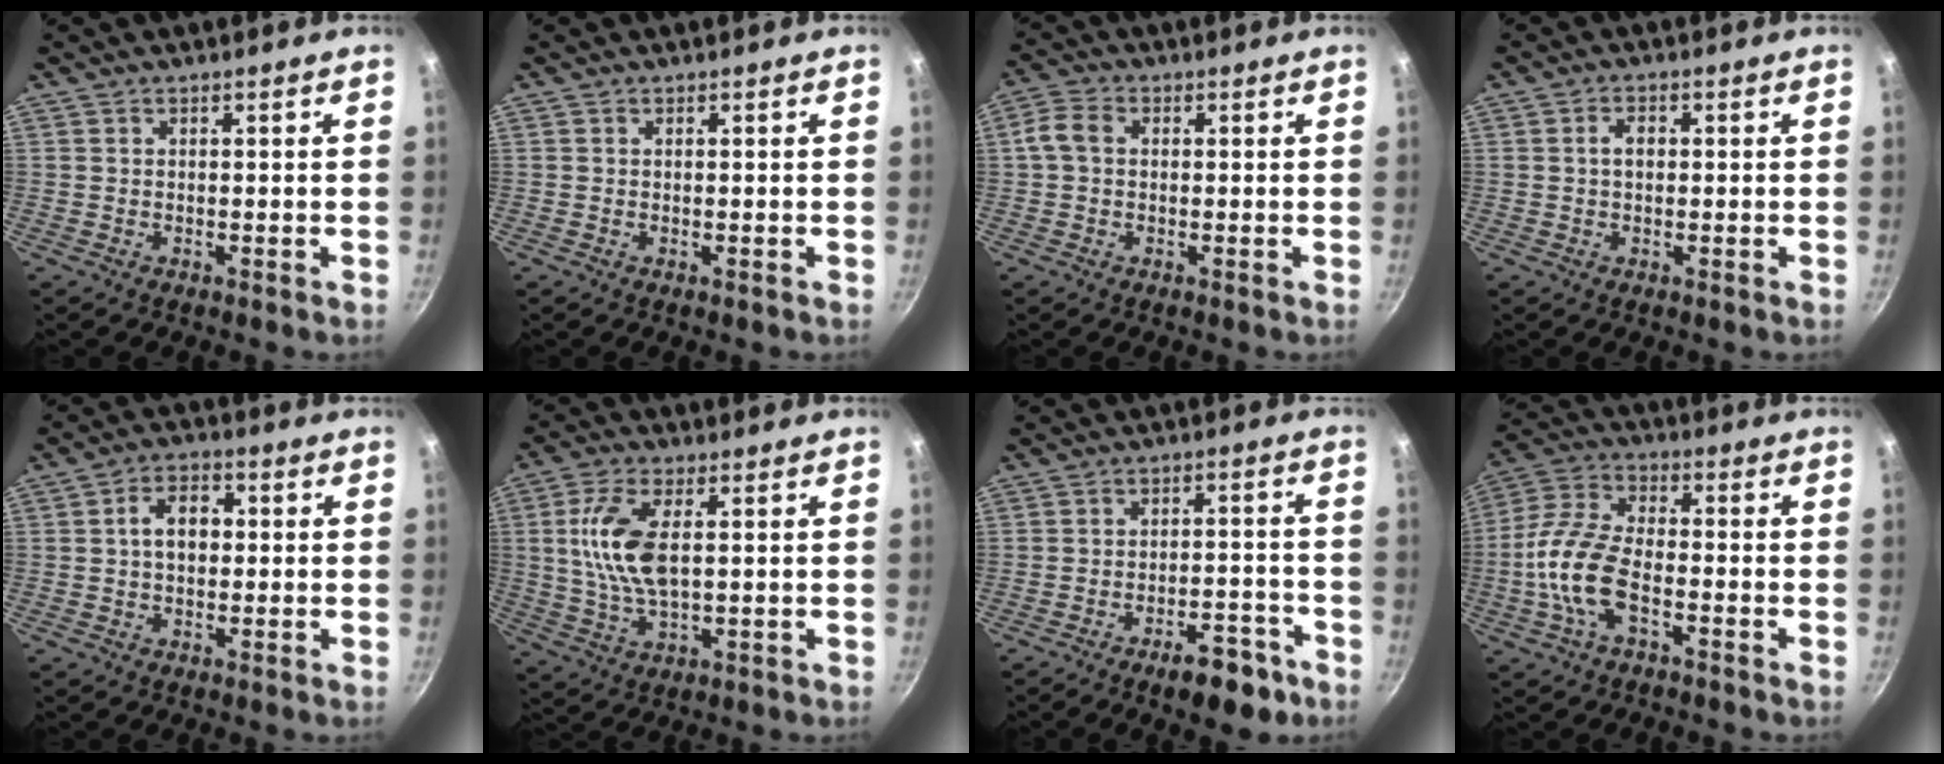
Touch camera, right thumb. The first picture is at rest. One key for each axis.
{"total": 0.0}
{"total": 4.5, "fx": 0.5, "fy": 3.4, "fz": 3.0, "tx": -0.063, "ty": 0.015, "tz": 0.005}
{"total": 2.6, "fx": 0.2, "fy": 1.7, "fz": 1.9, "tx": -0.031, "ty": 0.008, "tz": 0.000}
{"total": 6.7, "fx": 0.6, "fy": 4.5, "fz": 5.0, "tx": -0.069, "ty": 0.017, "tz": 0.002}
{"total": 11.5, "fx": 1.7, "fy": 5.3, "fz": 10.1, "tx": -0.213, "ty": -0.002, "tz": 0.035}
{"total": 8.8, "fx": -5.6, "fy": 3.3, "fz": 5.9, "tx": -0.071, "ty": 0.035, "tz": -0.081}
{"total": 12.3, "fx": -3.4, "fy": 6.3, "fz": 10.0, "tx": -0.216, "ty": 0.034, "tz": -0.069}